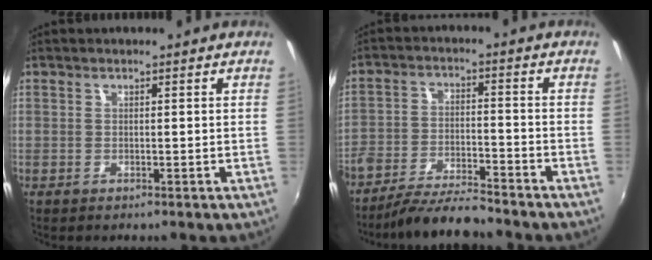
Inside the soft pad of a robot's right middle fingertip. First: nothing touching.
{"total": 10.5, "force": [-9.4, 1.3, 4.4], "torque": [-0.102, -0.013, -0.167]}